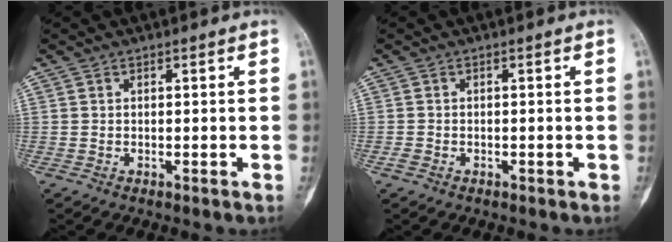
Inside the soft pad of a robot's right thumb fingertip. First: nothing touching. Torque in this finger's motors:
{"motor_torque": [1.04, 0.40, 0.29, -0.43, 0.06]}